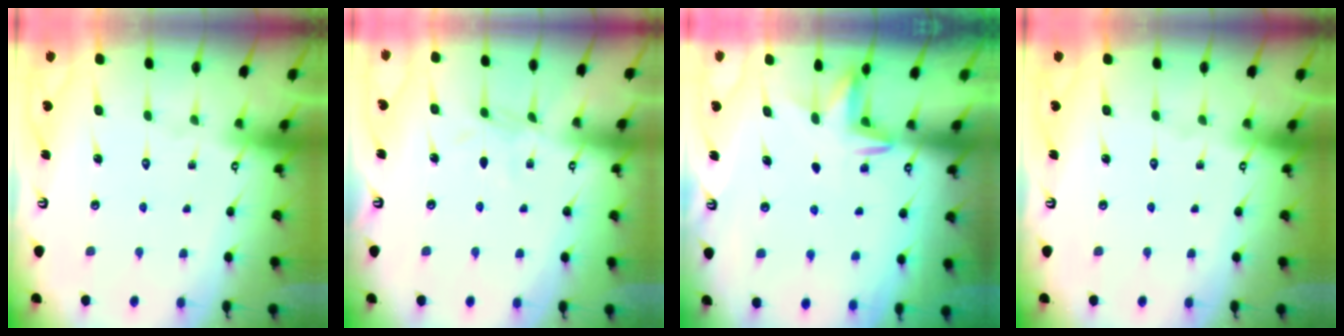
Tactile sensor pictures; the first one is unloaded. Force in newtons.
{"total": 4.7, "press": 4.7, "slide": 0.5}
{"total": 2.6, "press": 2.6, "slide": 0.4}
{"total": 0.0}